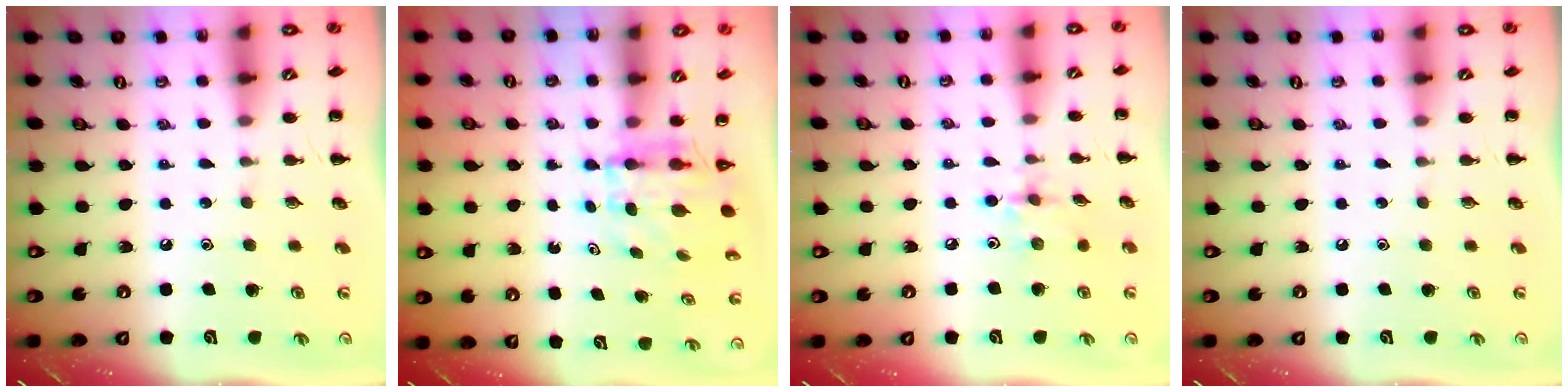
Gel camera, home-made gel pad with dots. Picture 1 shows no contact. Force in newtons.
{"total": 4.9, "press": 4.9, "slide": 0.2}
{"total": 3.3, "press": 3.2, "slide": 0.4}
{"total": 0.0}